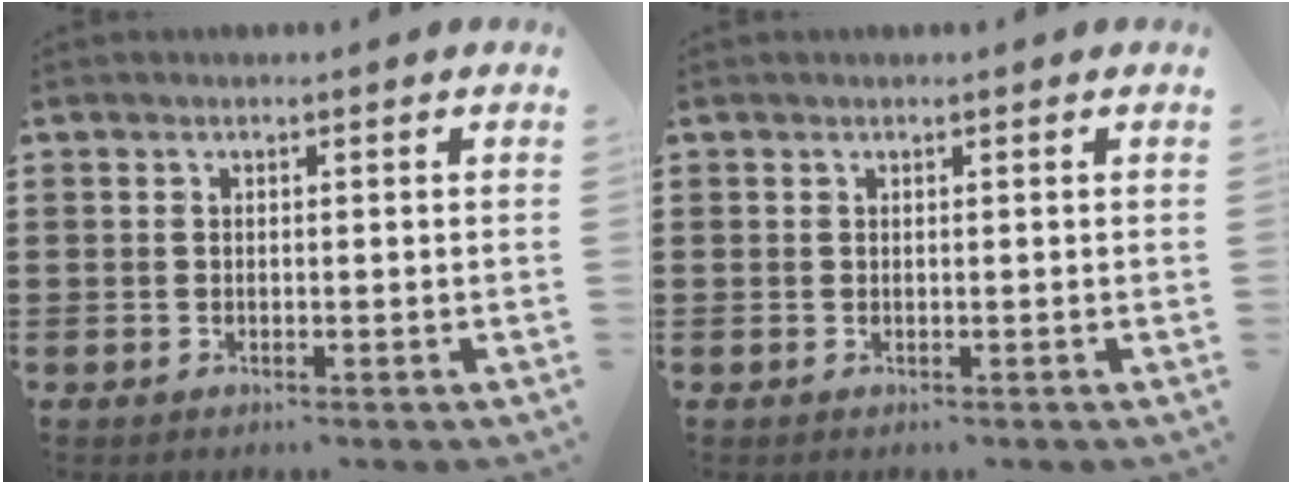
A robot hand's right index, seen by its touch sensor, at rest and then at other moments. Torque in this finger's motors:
{"motor_torque": [-0.01, 0.01, 0.00, 0.00]}